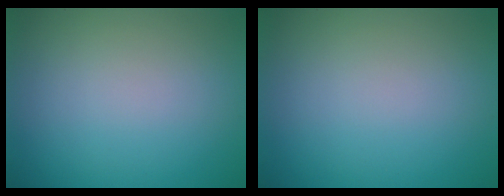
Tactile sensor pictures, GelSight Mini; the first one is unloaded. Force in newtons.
{"total": 0.0}